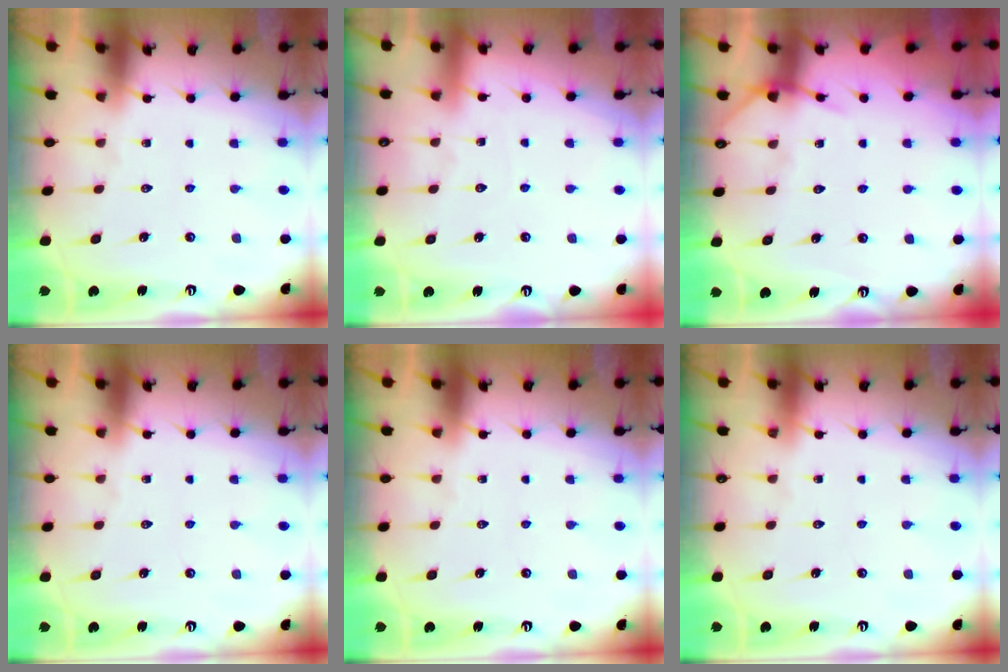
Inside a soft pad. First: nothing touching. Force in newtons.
{"total": 2.4, "press": 2.4, "slide": 0.2}
{"total": 5.8, "press": 5.8, "slide": 0.7}
{"total": 0.0}
{"total": 0.0}
{"total": 0.0}